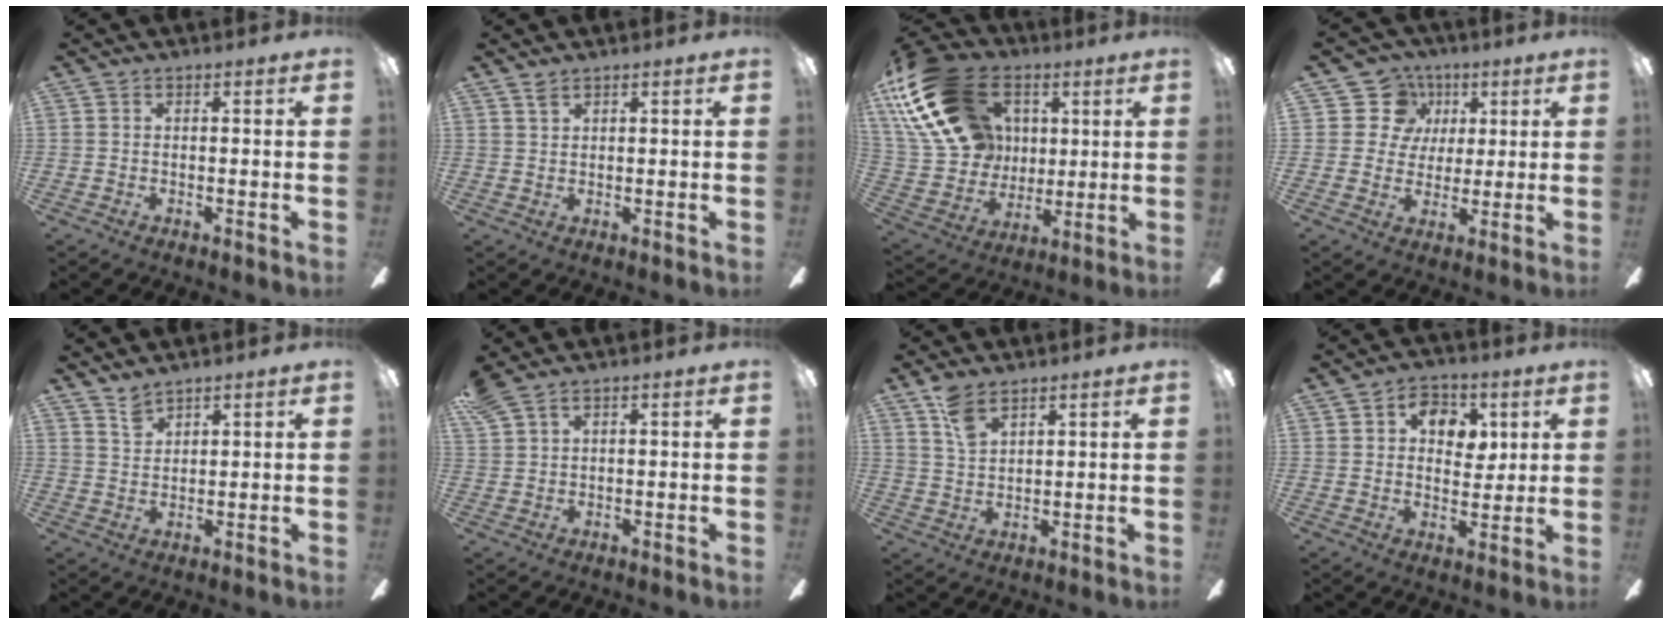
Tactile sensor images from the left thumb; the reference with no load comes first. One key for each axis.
{"total": 1.6, "fx": 1.4, "fy": 0.5, "fz": 0.6, "tx": -0.014, "ty": -0.001, "tz": 0.027}
{"total": 25.1, "fx": 10.1, "fy": 18.0, "fz": 14.2, "tx": -0.287, "ty": -0.017, "tz": 0.192}
{"total": 9.7, "fx": 3.0, "fy": 9.0, "fz": 2.0, "tx": -0.037, "ty": -0.003, "tz": 0.057}
{"total": 3.6, "fx": 3.2, "fy": 1.1, "fz": 1.1, "tx": -0.028, "ty": -0.012, "tz": 0.062}
{"total": 3.2, "fx": 2.2, "fy": 1.3, "fz": 1.9, "tx": -0.043, "ty": -0.002, "tz": 0.043}
{"total": 6.0, "fx": 4.4, "fy": 2.5, "fz": 3.3, "tx": -0.067, "ty": -0.014, "tz": 0.082}
{"total": 7.8, "fx": 3.2, "fy": 5.7, "fz": 4.3, "tx": -0.050, "ty": 0.000, "tz": 0.050}